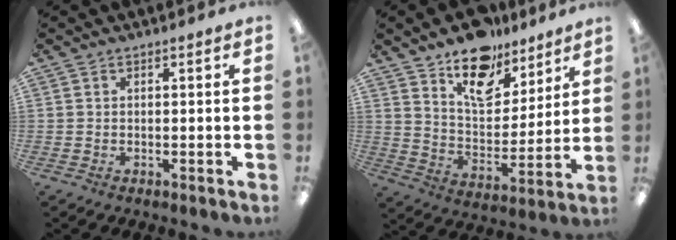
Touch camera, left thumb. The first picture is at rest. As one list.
[{"total": 15.6, "force": [11.4, 8.1, 6.7], "torque": [-0.101, -0.069, 0.204]}]